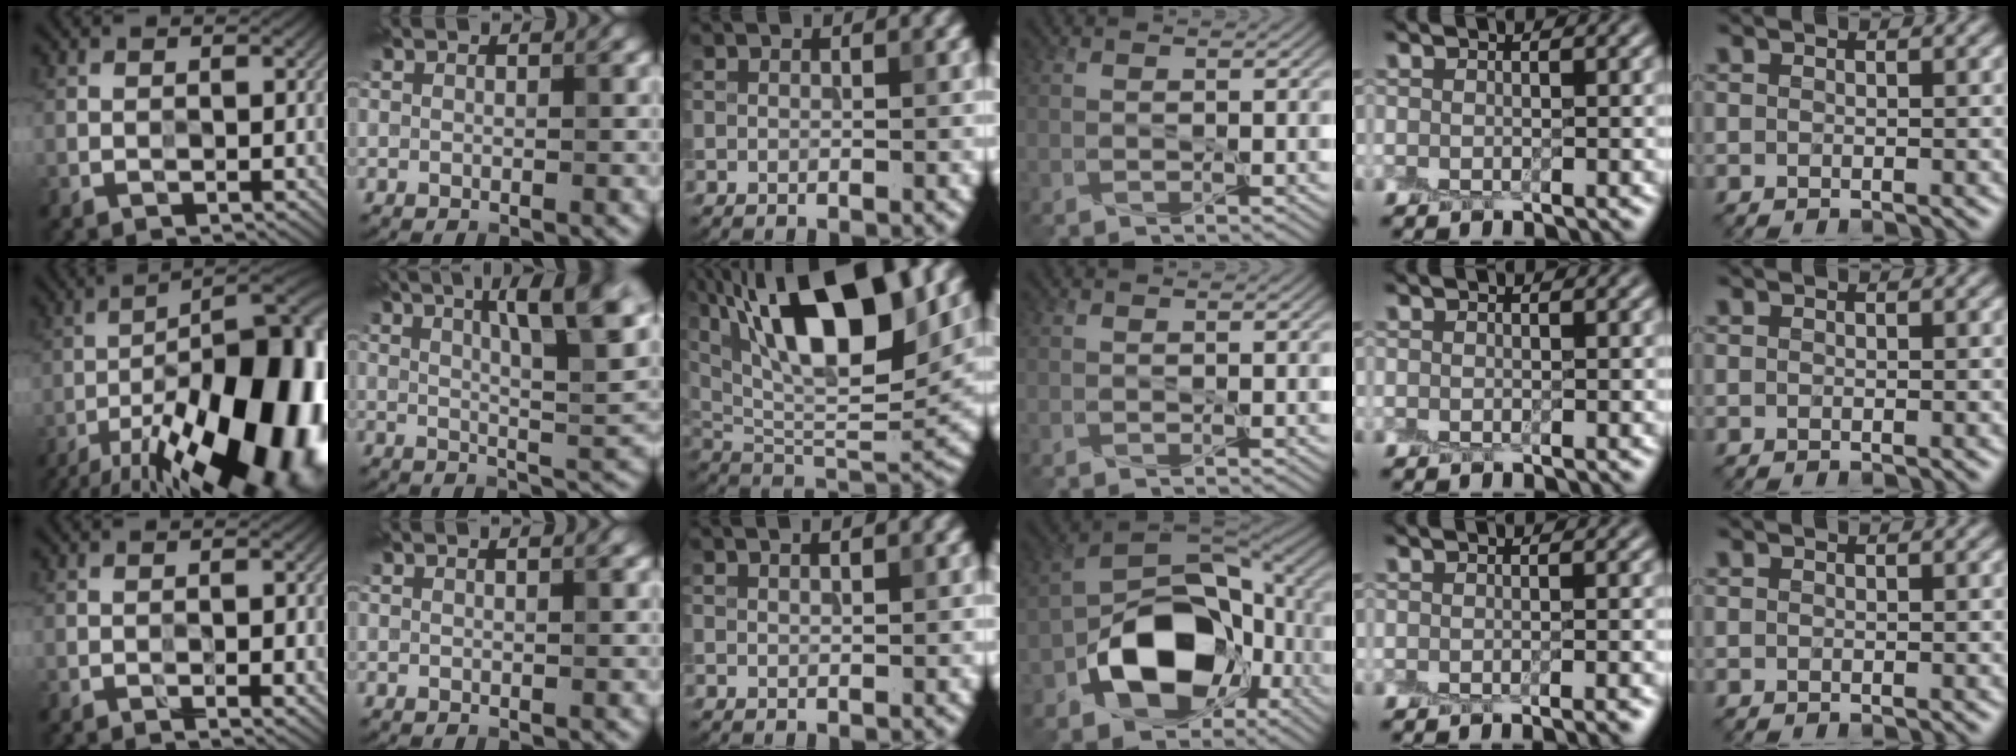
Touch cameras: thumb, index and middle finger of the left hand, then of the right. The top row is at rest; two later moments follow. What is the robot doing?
{"motion": "peel", "object": "plastic wrap"}